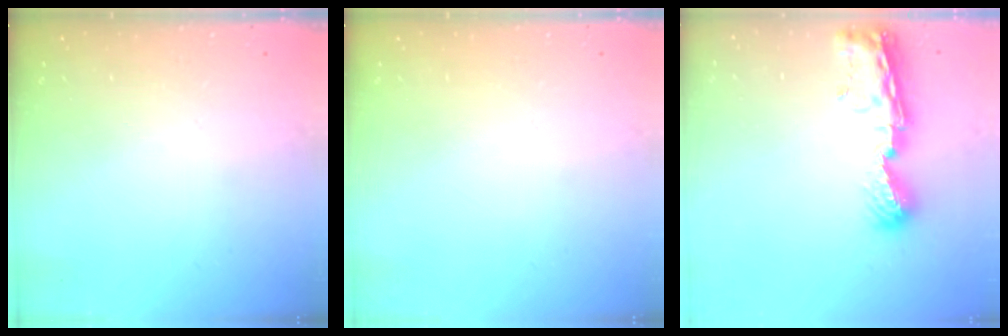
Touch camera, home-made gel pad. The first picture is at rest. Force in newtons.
{"total": 0.0}
{"total": 9.8, "press": 9.7, "slide": 1.0}